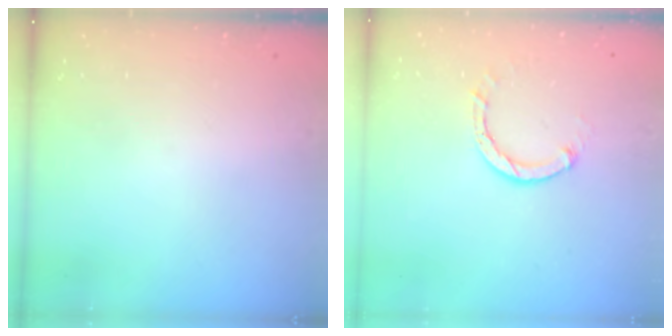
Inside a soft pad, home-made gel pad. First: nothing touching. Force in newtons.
{"total": 3.0, "press": 3.0, "slide": 0.4}